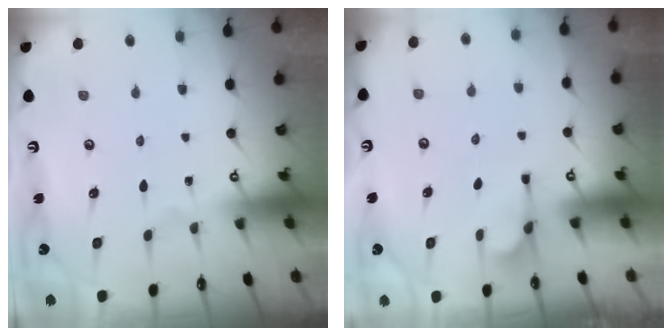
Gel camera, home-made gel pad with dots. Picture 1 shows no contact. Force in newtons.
{"total": 4.3, "press": 4.1, "slide": 1.1}